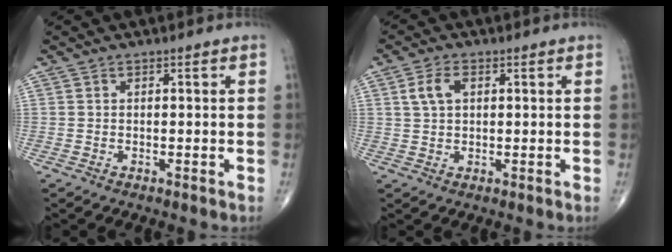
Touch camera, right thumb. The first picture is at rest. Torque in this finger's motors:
{"motor_torque": [0.06, 0.05, 0.20, 0.08, 0.06]}